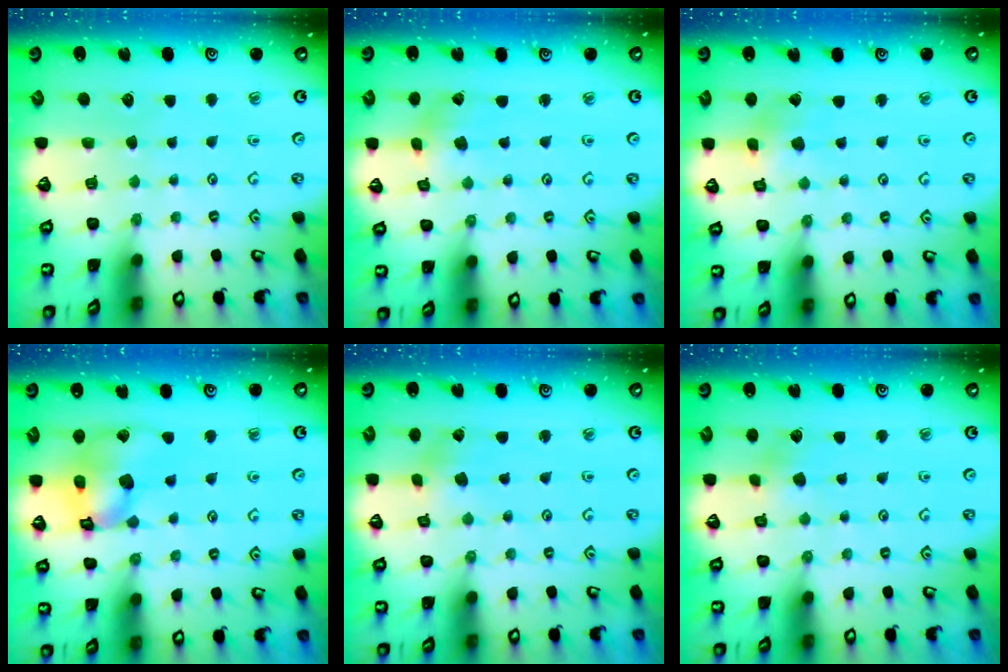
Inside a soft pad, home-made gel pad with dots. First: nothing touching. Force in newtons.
{"total": 2.0, "press": 2.0, "slide": 0.2}
{"total": 2.1, "press": 2.1, "slide": 0.3}
{"total": 14.4, "press": 14.3, "slide": 1.9}
{"total": 1.8, "press": 1.7, "slide": 0.3}
{"total": 2.7, "press": 2.6, "slide": 0.5}